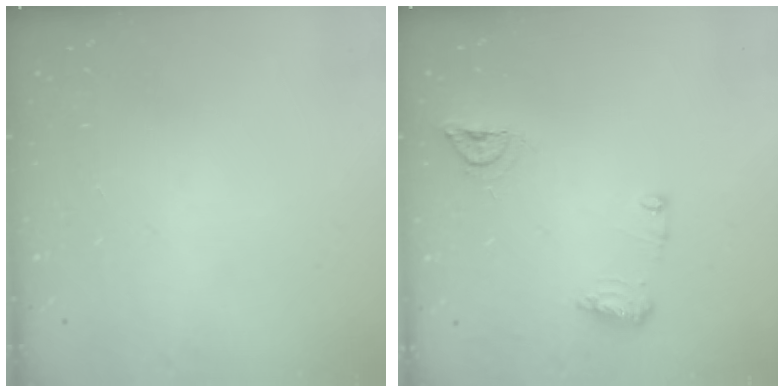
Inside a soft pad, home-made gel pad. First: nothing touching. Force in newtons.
{"total": 8.5, "press": 8.5, "slide": 0.1}